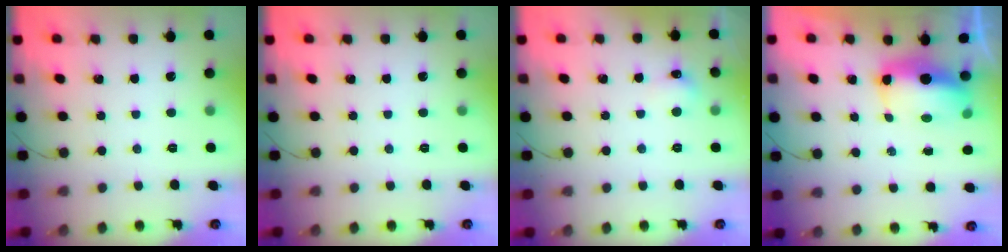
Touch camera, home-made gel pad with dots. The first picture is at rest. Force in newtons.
{"total": 0.0}
{"total": 5.5, "press": 5.2, "slide": 1.8}
{"total": 8.5, "press": 8.4, "slide": 1.0}